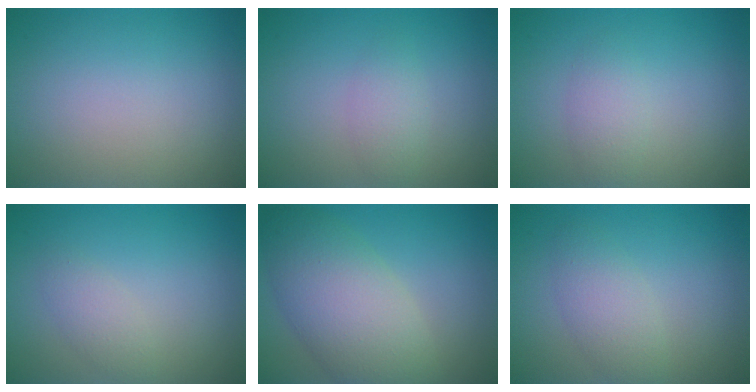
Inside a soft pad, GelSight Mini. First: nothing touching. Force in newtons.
{"total": 1.7, "press": 1.7, "slide": 0.1}
{"total": 1.8, "press": 1.8, "slide": 0.0}
{"total": 1.6, "press": 1.6, "slide": 0.2}
{"total": 7.6, "press": 7.6, "slide": 0.3}
{"total": 2.7, "press": 2.7, "slide": 0.1}